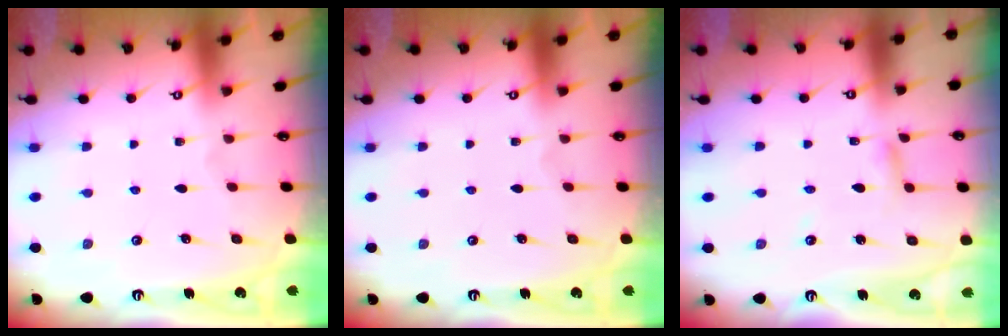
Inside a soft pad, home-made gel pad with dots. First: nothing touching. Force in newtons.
{"total": 0.0}
{"total": 3.6, "press": 3.6, "slide": 0.3}